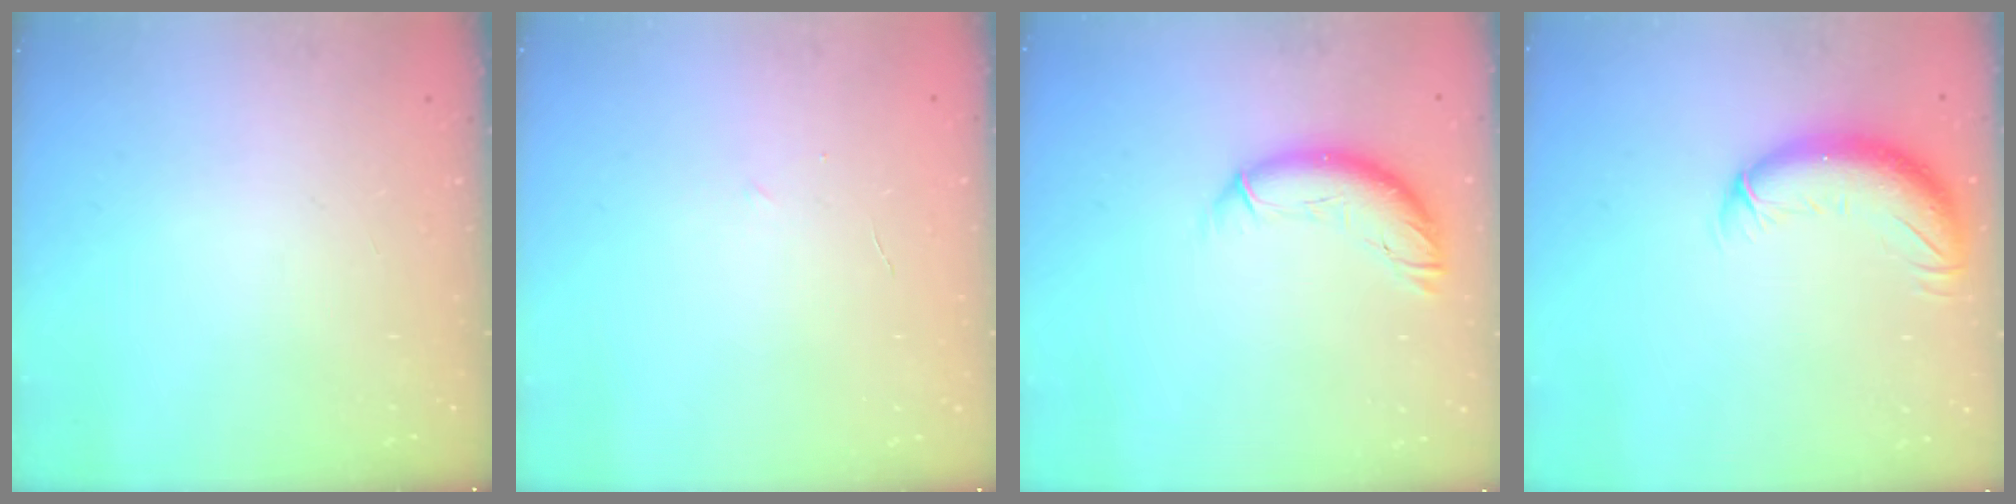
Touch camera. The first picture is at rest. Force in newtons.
{"total": 2.2, "press": 2.1, "slide": 0.6}
{"total": 10.3, "press": 10.3, "slide": 0.9}
{"total": 11.4, "press": 11.0, "slide": 2.6}